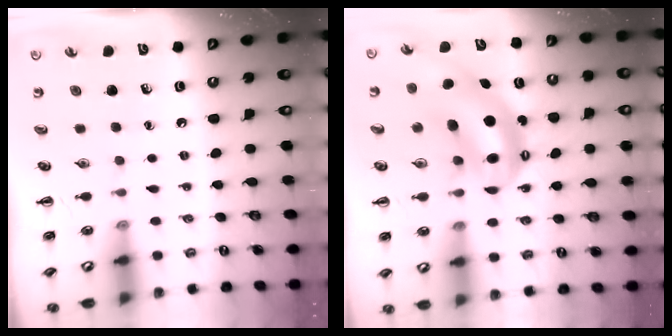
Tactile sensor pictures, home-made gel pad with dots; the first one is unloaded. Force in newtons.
{"total": 10.6, "press": 10.3, "slide": 2.6}